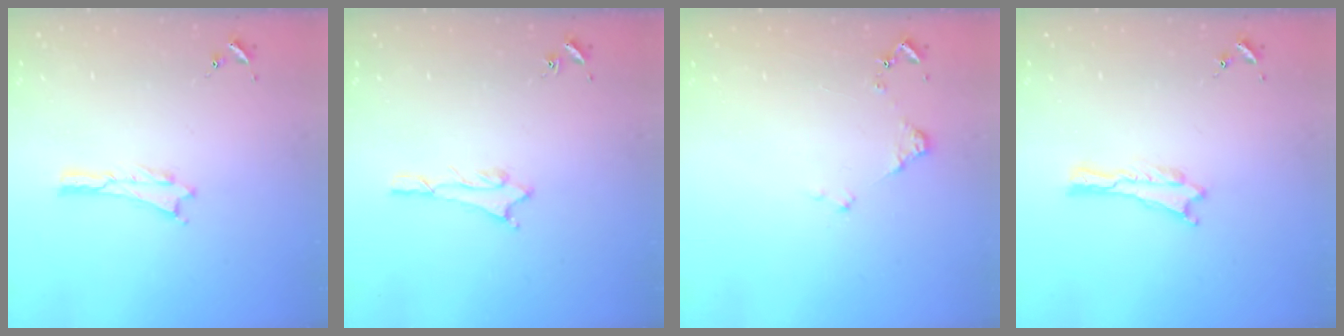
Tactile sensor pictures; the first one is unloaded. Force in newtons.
{"total": 1.5, "press": 1.5, "slide": 0.1}
{"total": 1.2, "press": 1.2, "slide": 0.2}
{"total": 0.0}